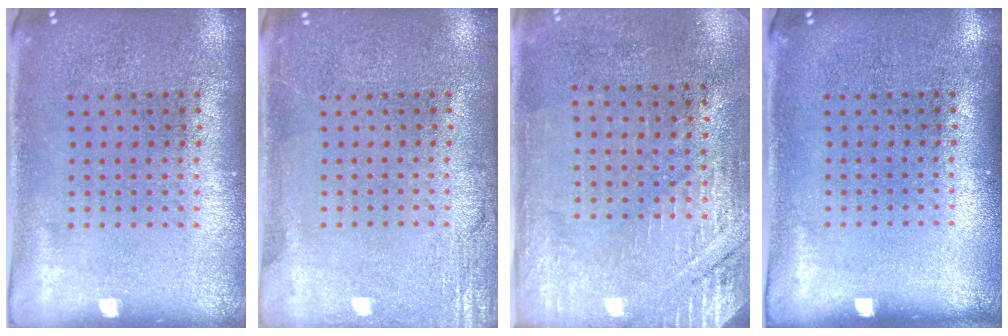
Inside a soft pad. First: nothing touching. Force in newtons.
{"total": 2.6, "press": 2.6, "slide": 0.3}
{"total": 2.8, "press": 2.6, "slide": 1.0}
{"total": 0.0}